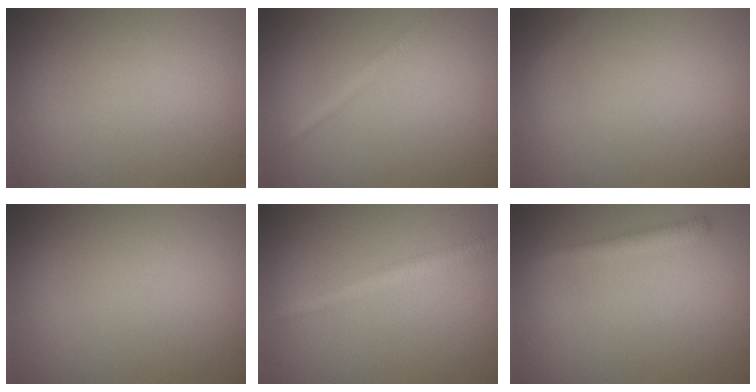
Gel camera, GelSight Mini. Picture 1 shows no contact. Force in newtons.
{"total": 1.4, "press": 1.4, "slide": 0.1}
{"total": 0.5, "press": 0.5, "slide": 0.0}
{"total": 0.0}
{"total": 2.5, "press": 2.5, "slide": 0.1}
{"total": 1.5, "press": 1.5, "slide": 0.1}